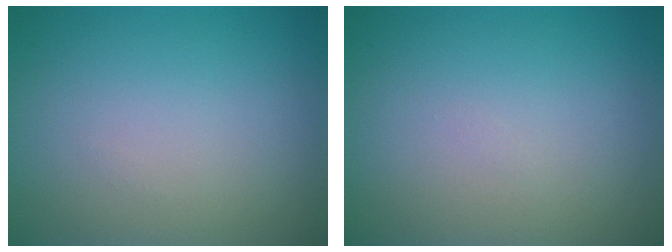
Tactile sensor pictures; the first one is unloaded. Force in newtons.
{"total": 0.0}